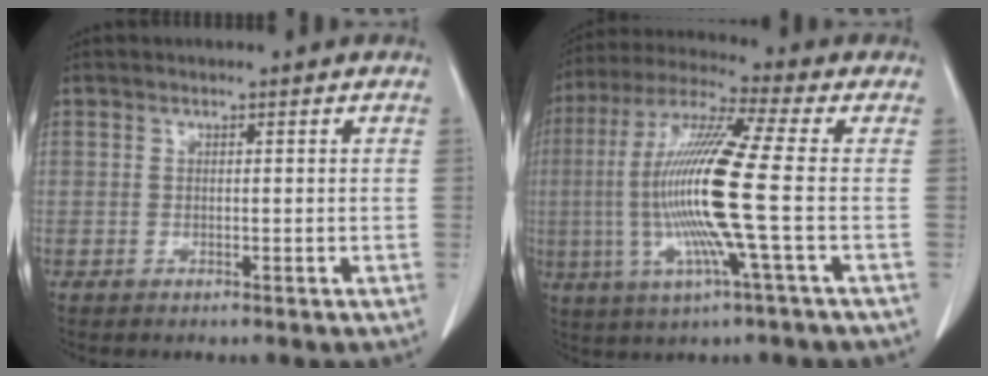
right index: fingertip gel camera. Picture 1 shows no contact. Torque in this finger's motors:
{"motor_torque": [2.14, 0.00, 1.05, 0.21]}